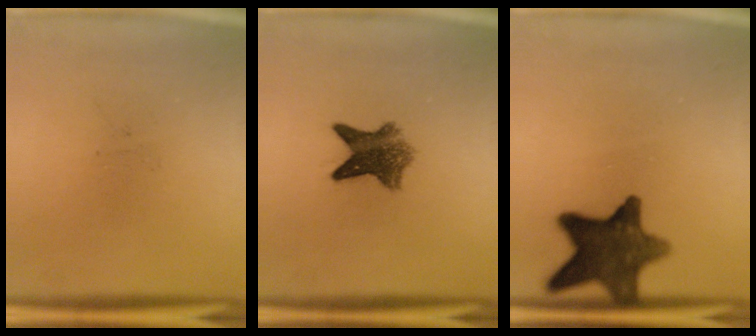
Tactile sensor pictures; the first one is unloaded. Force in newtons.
{"total": 6.9}
{"total": 12.2}